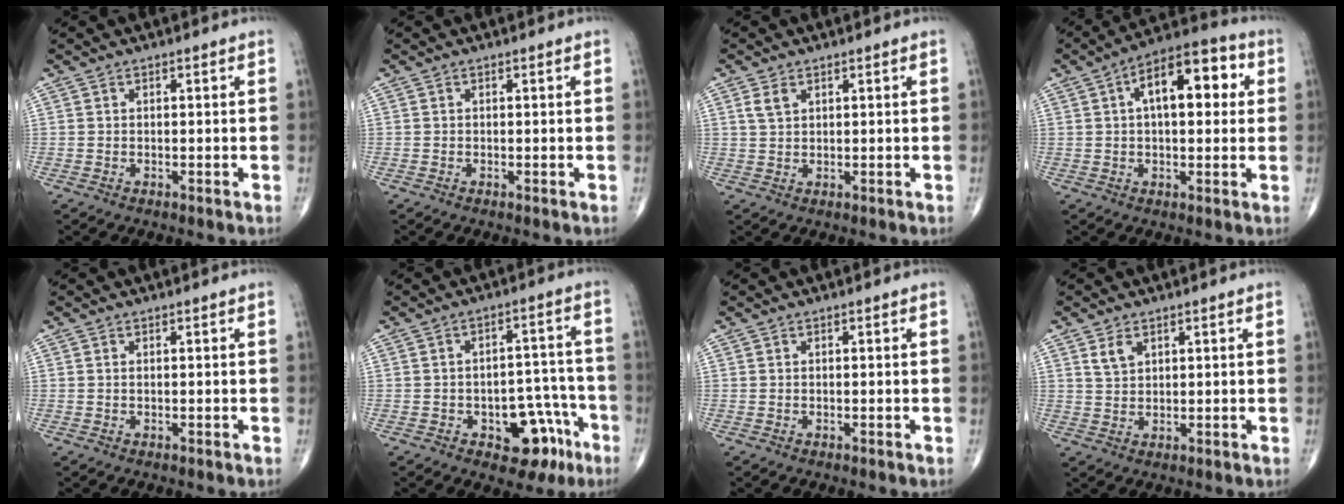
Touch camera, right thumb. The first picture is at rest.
{"total": 0.0}
{"total": 2.4, "force": [1.3, 1.4, 1.5], "torque": [-0.028, 0.001, 0.030]}
{"total": 13.7, "force": [3.2, 6.7, 11.5], "torque": [-0.153, 0.026, 0.041]}
{"total": 0.0}
{"total": 10.6, "force": [-5.1, 6.2, 6.9], "torque": [-0.050, 0.048, -0.061]}
{"total": 0.0}
{"total": 3.0, "force": [1.7, 1.7, 1.8], "torque": [-0.029, -0.007, 0.039]}